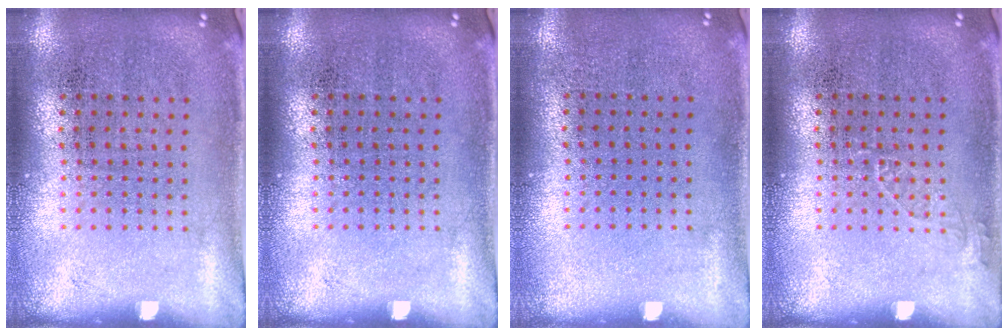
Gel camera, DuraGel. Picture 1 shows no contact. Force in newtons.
{"total": 0.0}
{"total": 0.0}
{"total": 0.8, "press": 0.8, "slide": 0.1}